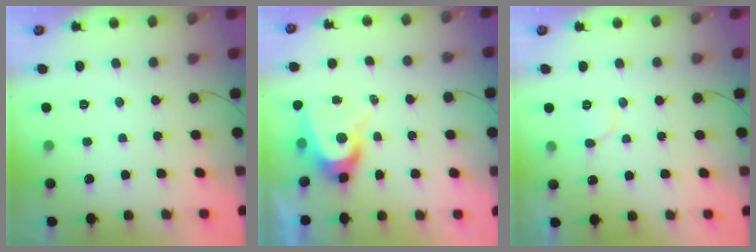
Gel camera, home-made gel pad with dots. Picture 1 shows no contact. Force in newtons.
{"total": 7.6, "press": 7.6, "slide": 0.5}
{"total": 6.4, "press": 6.4, "slide": 0.6}